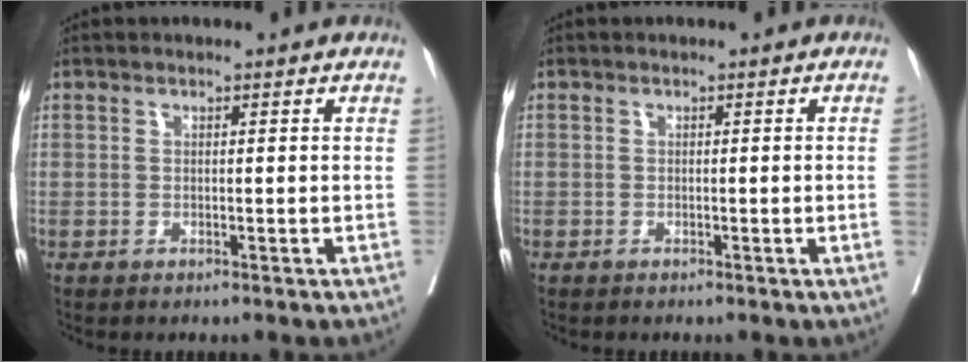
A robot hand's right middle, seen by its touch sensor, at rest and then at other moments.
{"total": 0.7, "force": [0.0, -0.3, 0.6], "torque": [-0.007, -0.001, 0.001]}